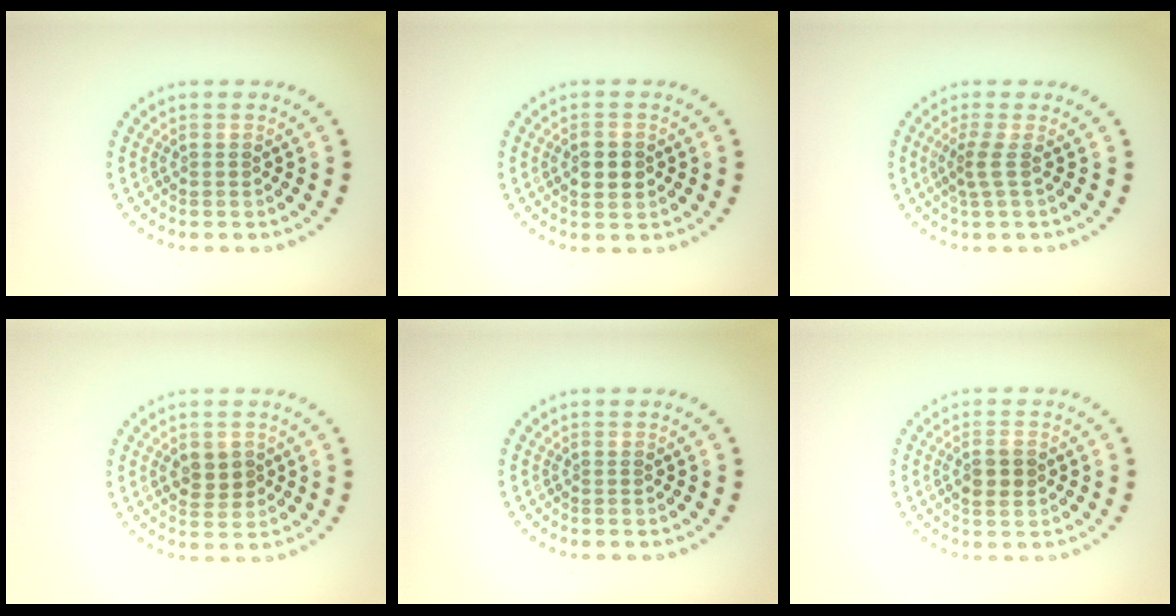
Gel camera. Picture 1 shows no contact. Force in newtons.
{"total": 2.7, "press": 2.7, "slide": 0.1}
{"total": 1.7, "press": 1.1, "slide": 1.3}
{"total": 2.3, "press": 2.3, "slide": 0.5}
{"total": 0.0}
{"total": 2.1, "press": 2.0, "slide": 0.2}